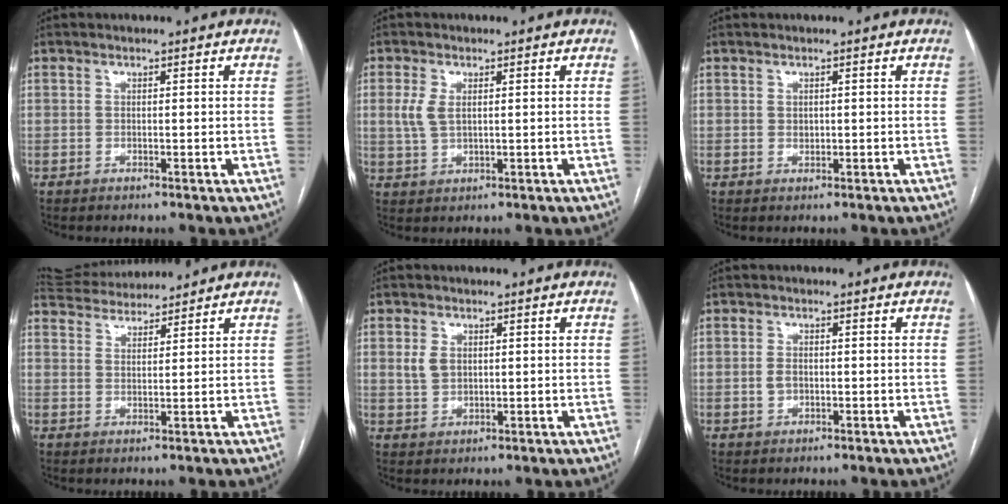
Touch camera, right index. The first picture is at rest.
{"total": 3.5, "force": [0.8, 1.9, 2.9], "torque": [-0.070, 0.005, 0.022]}
{"total": 0.7, "force": [0.1, 0.6, 0.3], "torque": [-0.004, 0.001, 0.001]}
{"total": 6.7, "force": [6.6, 0.7, 1.1], "torque": [-0.028, 0.032, 0.107]}
{"total": 3.2, "force": [0.8, 2.4, 1.9], "torque": [-0.041, 0.008, 0.020]}
{"total": 1.8, "force": [-0.4, 1.3, 1.1], "torque": [-0.021, 0.003, -0.004]}